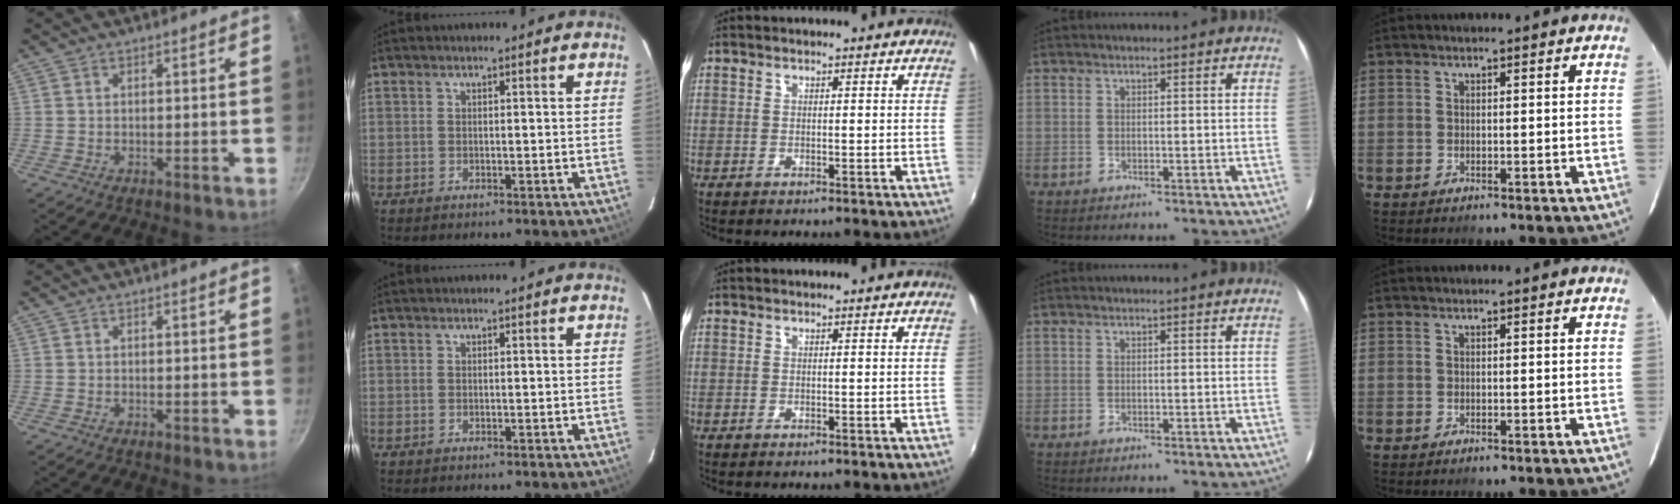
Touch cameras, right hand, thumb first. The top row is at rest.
{}